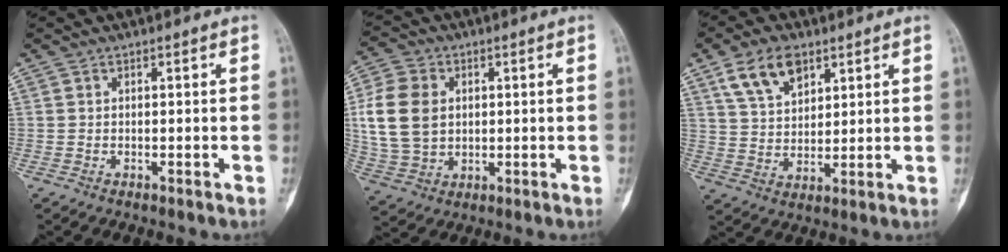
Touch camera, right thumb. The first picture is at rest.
{"total": 12.8, "force": [1.8, 9.7, 8.1], "torque": [-0.158, 0.003, 0.040]}
{"total": 9.6, "force": [5.6, 5.5, 5.6], "torque": [-0.085, -0.018, 0.108]}